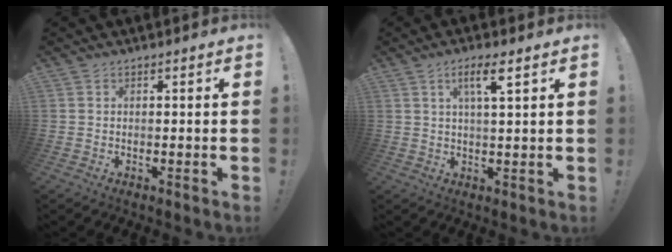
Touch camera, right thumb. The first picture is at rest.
{"total": 5.9, "force": [2.7, 0.9, 5.2], "torque": [-0.090, 0.000, 0.039]}